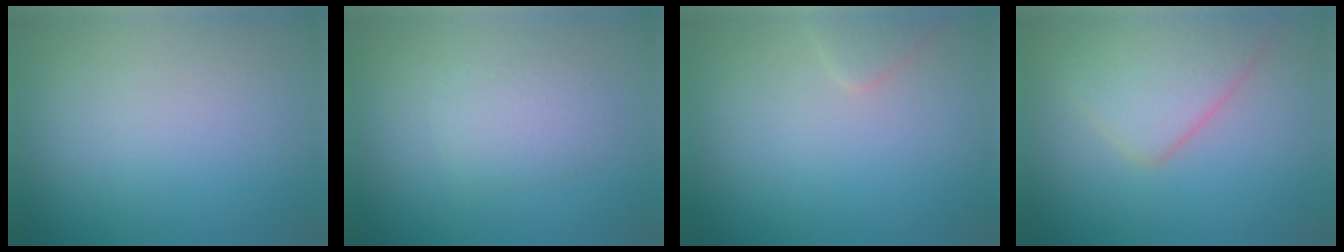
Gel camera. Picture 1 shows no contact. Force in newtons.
{"total": 2.4, "press": 2.4, "slide": 0.2}
{"total": 1.2, "press": 1.2, "slide": 0.1}
{"total": 4.3, "press": 4.3, "slide": 0.1}